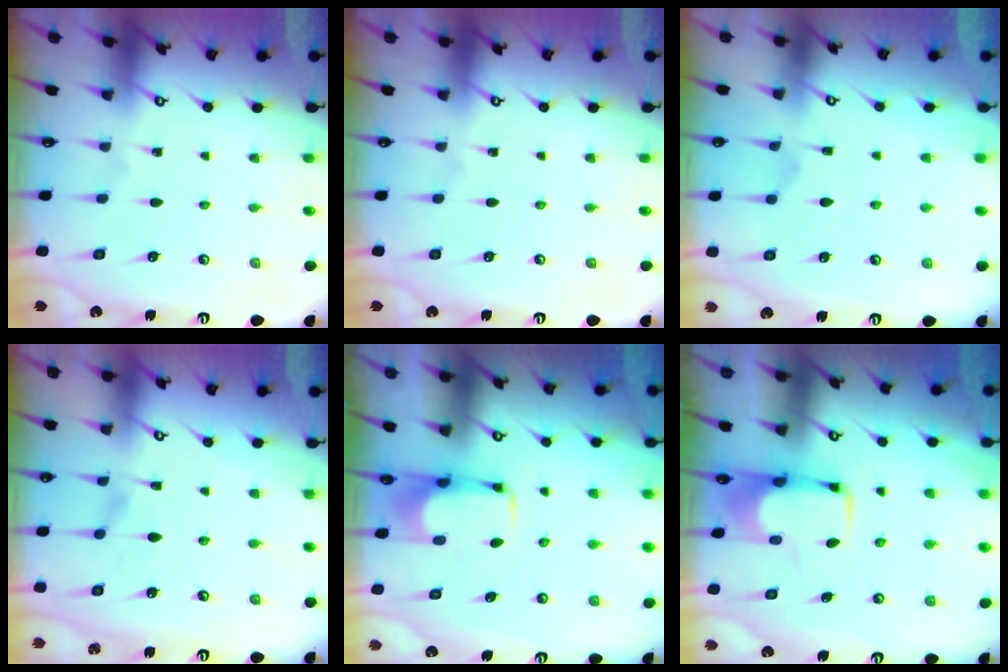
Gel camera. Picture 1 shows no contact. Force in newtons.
{"total": 0.0}
{"total": 3.1, "press": 2.8, "slide": 1.4}
{"total": 1.2, "press": 0.7, "slide": 0.9}
{"total": 2.0, "press": 2.0, "slide": 0.2}
{"total": 2.0, "press": 2.0, "slide": 0.4}